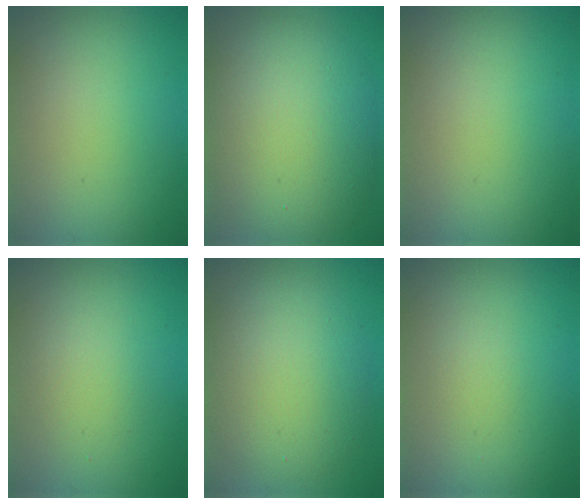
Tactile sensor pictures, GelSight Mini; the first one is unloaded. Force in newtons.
{"total": 10.5, "press": 10.5, "slide": 0.5}
{"total": 0.0}
{"total": 2.0, "press": 2.0, "slide": 0.1}
{"total": 6.7, "press": 6.7, "slide": 0.3}
{"total": 0.7, "press": 0.7, "slide": 0.0}